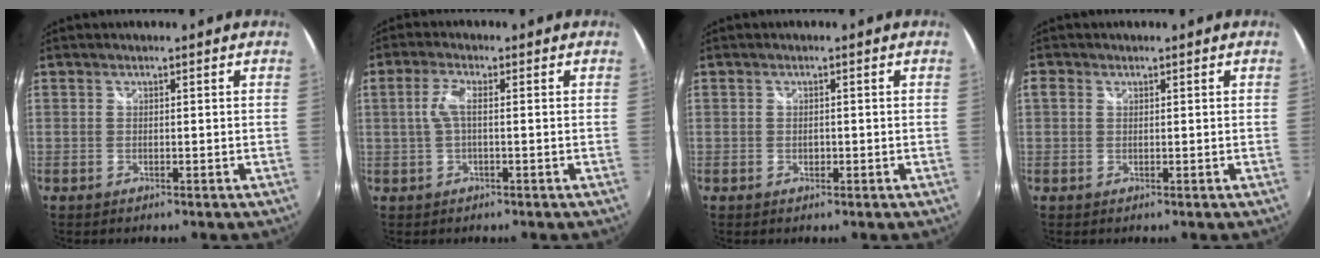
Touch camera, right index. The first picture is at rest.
{"total": 3.6, "force": [0.0, 0.9, 3.5], "torque": [-0.073, 0.005, 0.003]}
{"total": 1.0, "force": [-0.2, 0.8, 0.5], "torque": [-0.006, -0.001, -0.003]}
{"total": 1.3, "force": [0.3, 1.1, 0.6], "torque": [-0.015, 0.004, 0.004]}